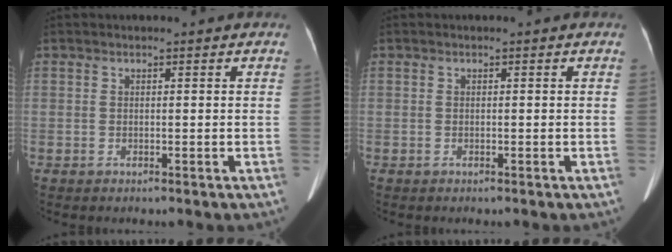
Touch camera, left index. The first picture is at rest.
{"total": 0.0}